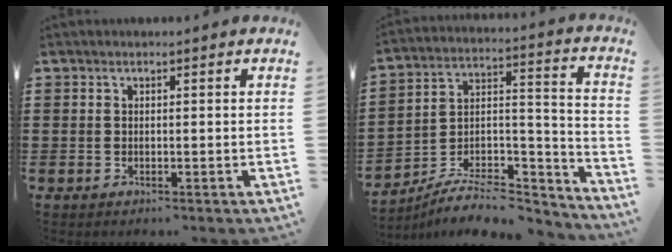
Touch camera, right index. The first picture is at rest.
{"total": 7.9, "force": [-6.4, 3.0, 3.5], "torque": [-0.057, 0.017, -0.122]}